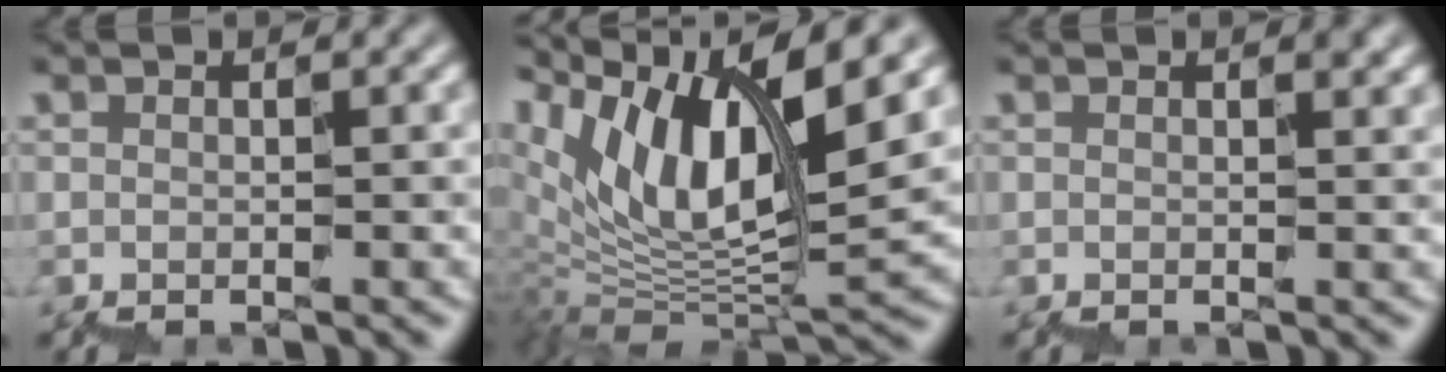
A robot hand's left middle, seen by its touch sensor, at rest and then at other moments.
{"total": 11.1, "force": [7.1, 3.6, 7.8], "torque": [-0.168, 0.018, 0.142]}
{"total": 1.6, "force": [0.8, 0.6, 1.2], "torque": [-0.005, 0.013, 0.009]}